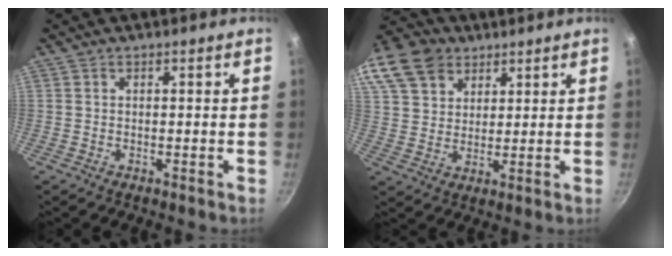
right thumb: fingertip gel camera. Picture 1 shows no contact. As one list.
[{"total": 20.8, "force": [11.8, 14.6, 8.9], "torque": [-0.217, 0.026, 0.224]}]